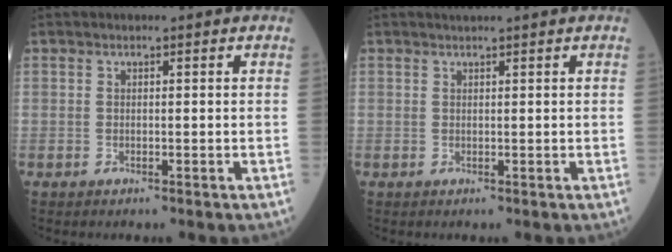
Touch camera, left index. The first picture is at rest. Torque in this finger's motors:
{"motor_torque": [-0.23, -0.28, 0.04, 0.02]}